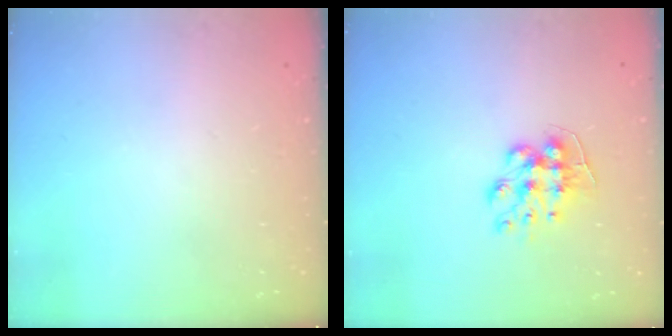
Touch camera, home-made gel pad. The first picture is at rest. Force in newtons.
{"total": 9.6, "press": 9.6, "slide": 0.7}